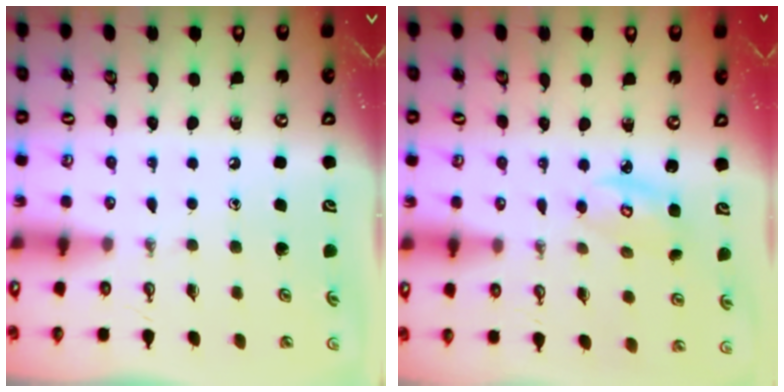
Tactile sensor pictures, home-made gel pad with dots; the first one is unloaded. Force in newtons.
{"total": 4.4, "press": 4.4, "slide": 0.4}